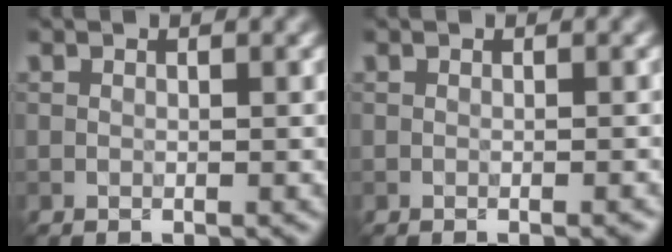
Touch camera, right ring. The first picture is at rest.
{"total": 0.9, "force": [-0.4, 0.4, 0.8], "torque": [0.002, -0.004, -0.005]}